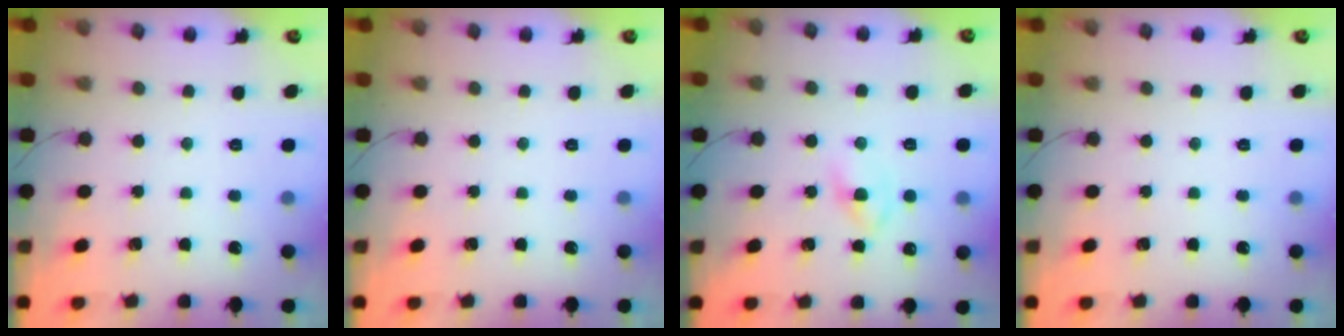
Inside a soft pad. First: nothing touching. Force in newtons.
{"total": 0.0}
{"total": 2.7, "press": 2.5, "slide": 1.1}
{"total": 0.0}